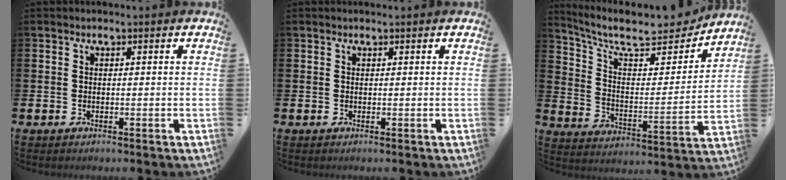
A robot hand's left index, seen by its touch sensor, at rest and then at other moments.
{"total": 0.0}
{"total": 10.0, "force": [8.8, 2.9, 3.8], "torque": [-0.098, -0.066, 0.148]}